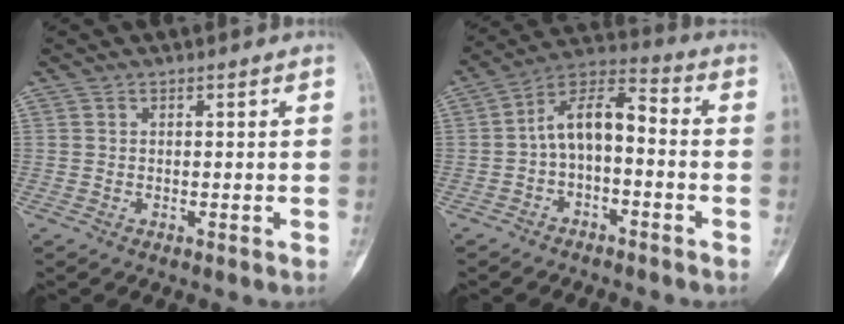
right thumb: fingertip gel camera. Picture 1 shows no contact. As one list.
[{"total": 9.9, "force": [-1.6, 5.3, 8.2], "torque": [-0.132, 0.053, -0.041]}]